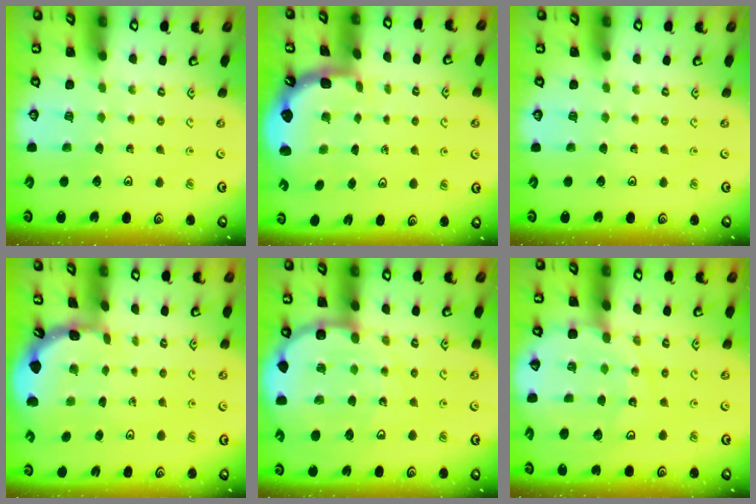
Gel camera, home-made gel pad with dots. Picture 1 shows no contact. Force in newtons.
{"total": 2.6, "press": 1.7, "slide": 1.9}
{"total": 0.0}
{"total": 1.8, "press": 1.8, "slide": 0.1}
{"total": 11.8, "press": 11.6, "slide": 2.1}
{"total": 13.5, "press": 13.5, "slide": 1.2}